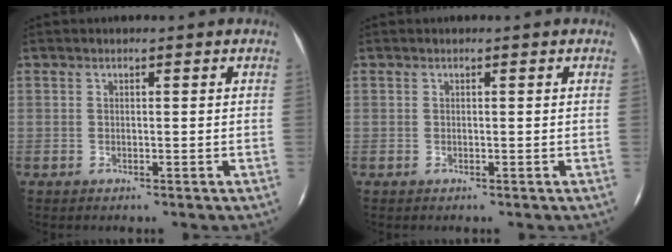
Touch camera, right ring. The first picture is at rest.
{"total": 0.0}